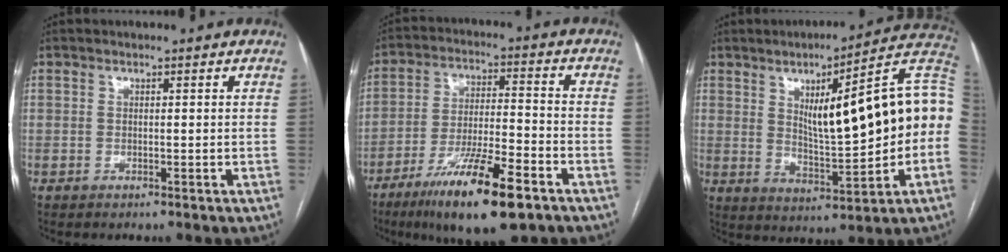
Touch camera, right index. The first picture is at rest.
{"total": 15.3, "force": [-9.3, 2.0, 12.0], "torque": [-0.218, -0.029, -0.159]}
{"total": 19.2, "force": [1.8, 3.3, 18.8], "torque": [-0.272, 0.030, 0.030]}